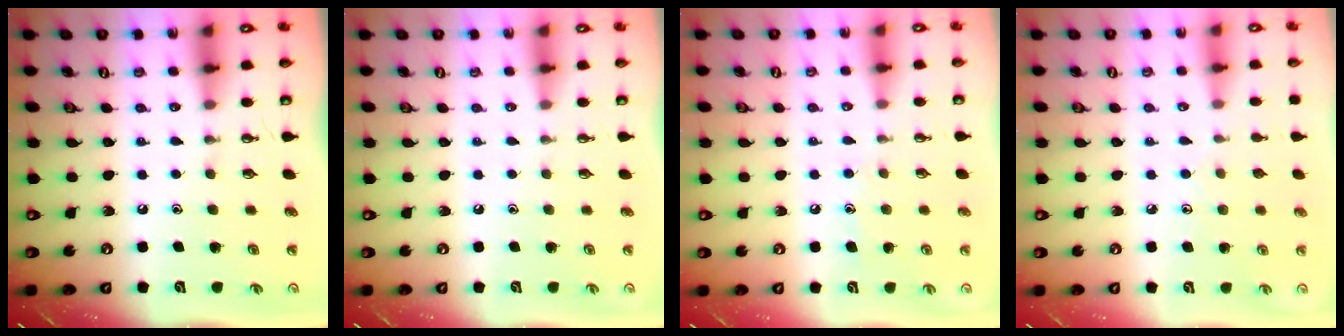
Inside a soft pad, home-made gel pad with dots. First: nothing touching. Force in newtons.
{"total": 0.0}
{"total": 5.7, "press": 5.6, "slide": 0.6}
{"total": 4.7, "press": 4.7, "slide": 0.3}